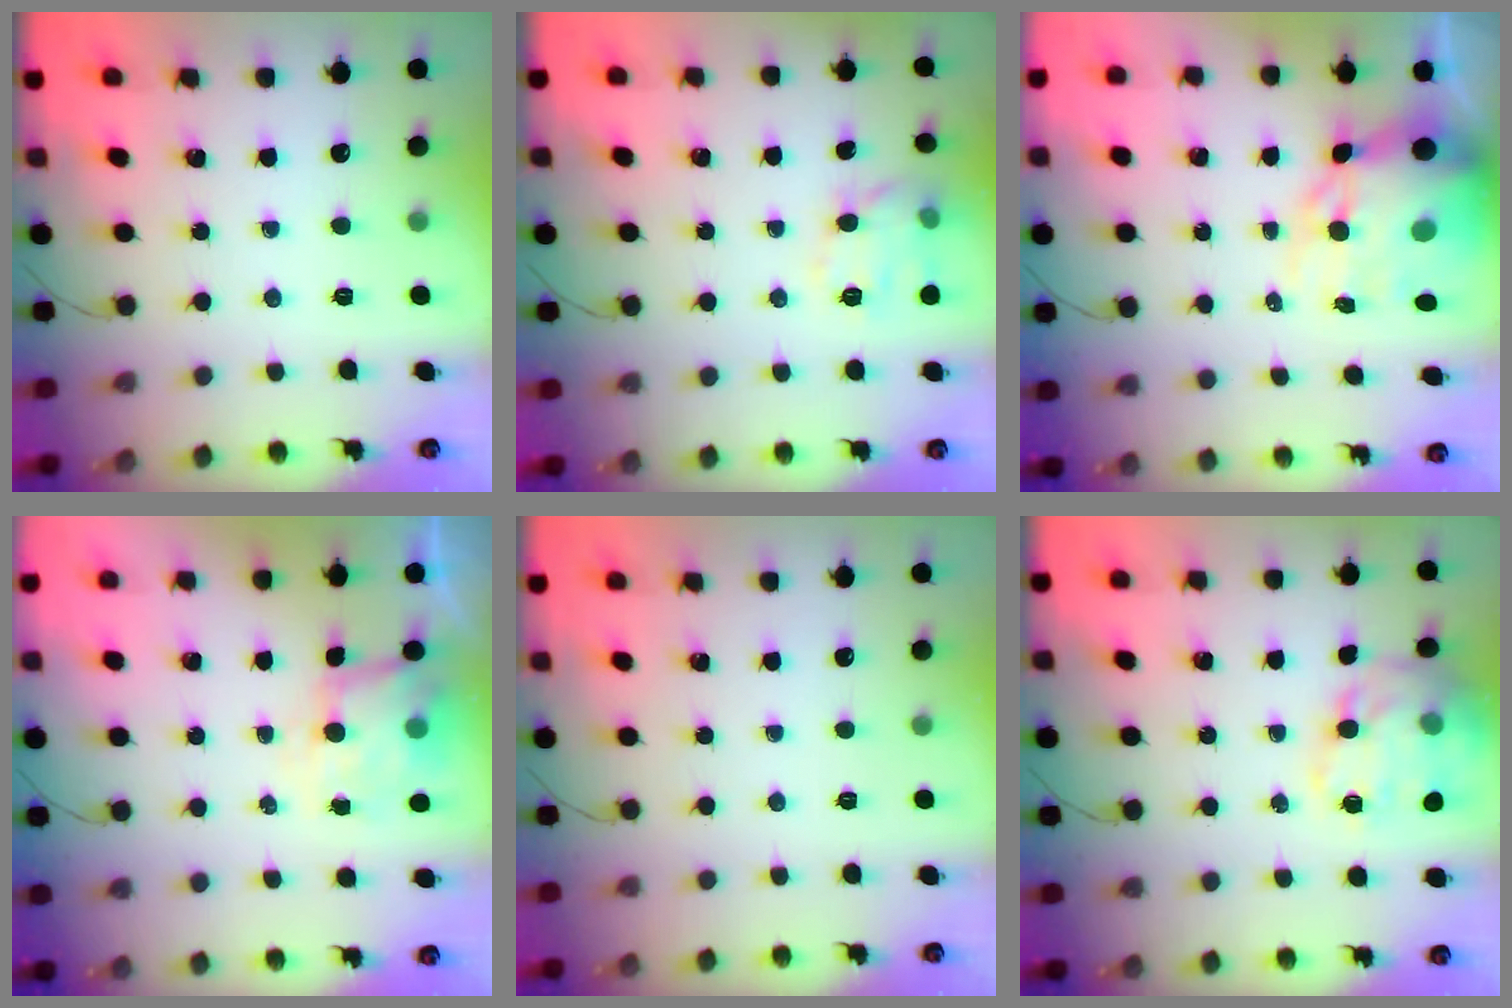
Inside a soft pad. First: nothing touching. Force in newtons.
{"total": 8.9, "press": 8.9, "slide": 0.7}
{"total": 15.0, "press": 14.6, "slide": 3.6}
{"total": 5.3, "press": 5.2, "slide": 1.1}
{"total": 0.0}
{"total": 16.0, "press": 15.8, "slide": 2.2}